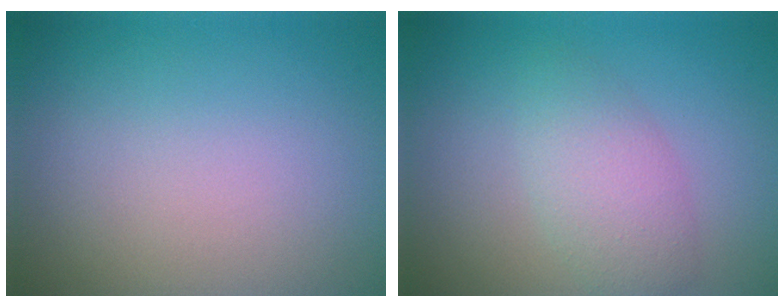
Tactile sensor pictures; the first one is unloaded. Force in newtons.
{"total": 3.3, "press": 3.3, "slide": 0.0}